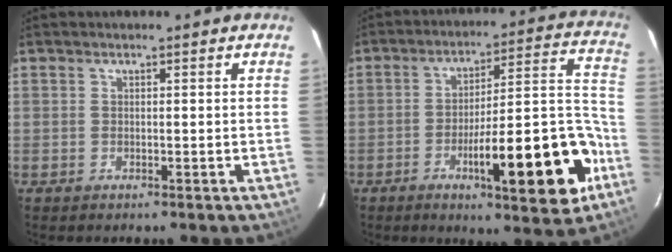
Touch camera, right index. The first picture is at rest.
{"total": 20.0, "force": [-8.1, 3.0, 18.0], "torque": [-0.213, 0.019, -0.107]}